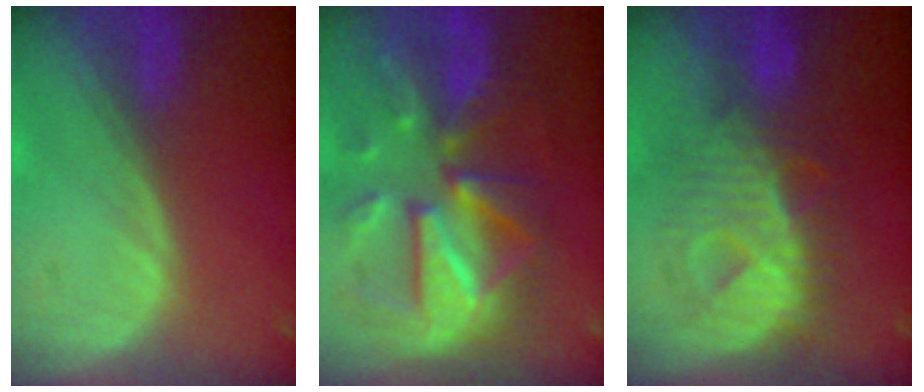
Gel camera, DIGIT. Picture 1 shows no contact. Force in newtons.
{"total": 12.4, "press": 12.3, "slide": 1.1}
{"total": 9.5, "press": 9.5, "slide": 0.5}